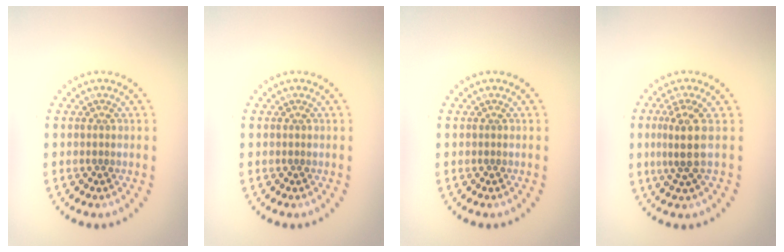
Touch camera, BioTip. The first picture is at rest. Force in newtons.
{"total": 0.0}
{"total": 0.0}
{"total": 2.8, "press": 2.1, "slide": 1.9}